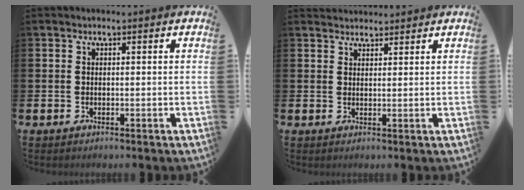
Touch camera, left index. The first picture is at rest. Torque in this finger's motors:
{"motor_torque": [-0.59, -1.14, -0.05, 0.00]}